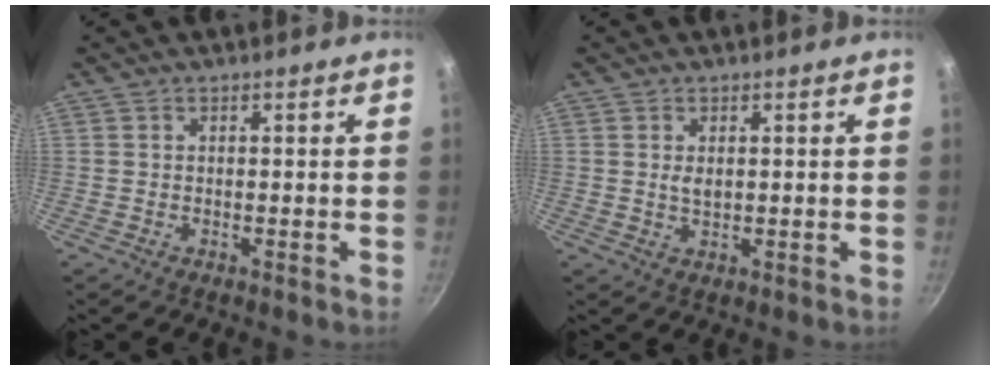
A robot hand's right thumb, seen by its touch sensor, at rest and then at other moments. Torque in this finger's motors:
{"motor_torque": [0.49, 0.06, -0.13, -0.02, -0.01]}